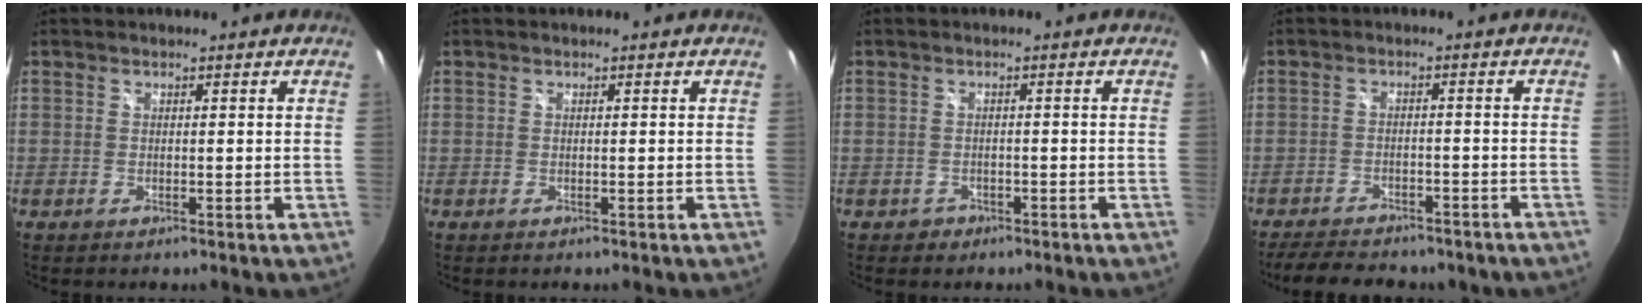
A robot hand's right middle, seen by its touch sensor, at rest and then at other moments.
{"total": 0.0}
{"total": 2.0, "force": [-1.1, 1.6, 0.3], "torque": [-0.012, 0.002, -0.013]}
{"total": 11.6, "force": [-9.5, 4.4, 5.0], "torque": [-0.113, -0.011, -0.133]}